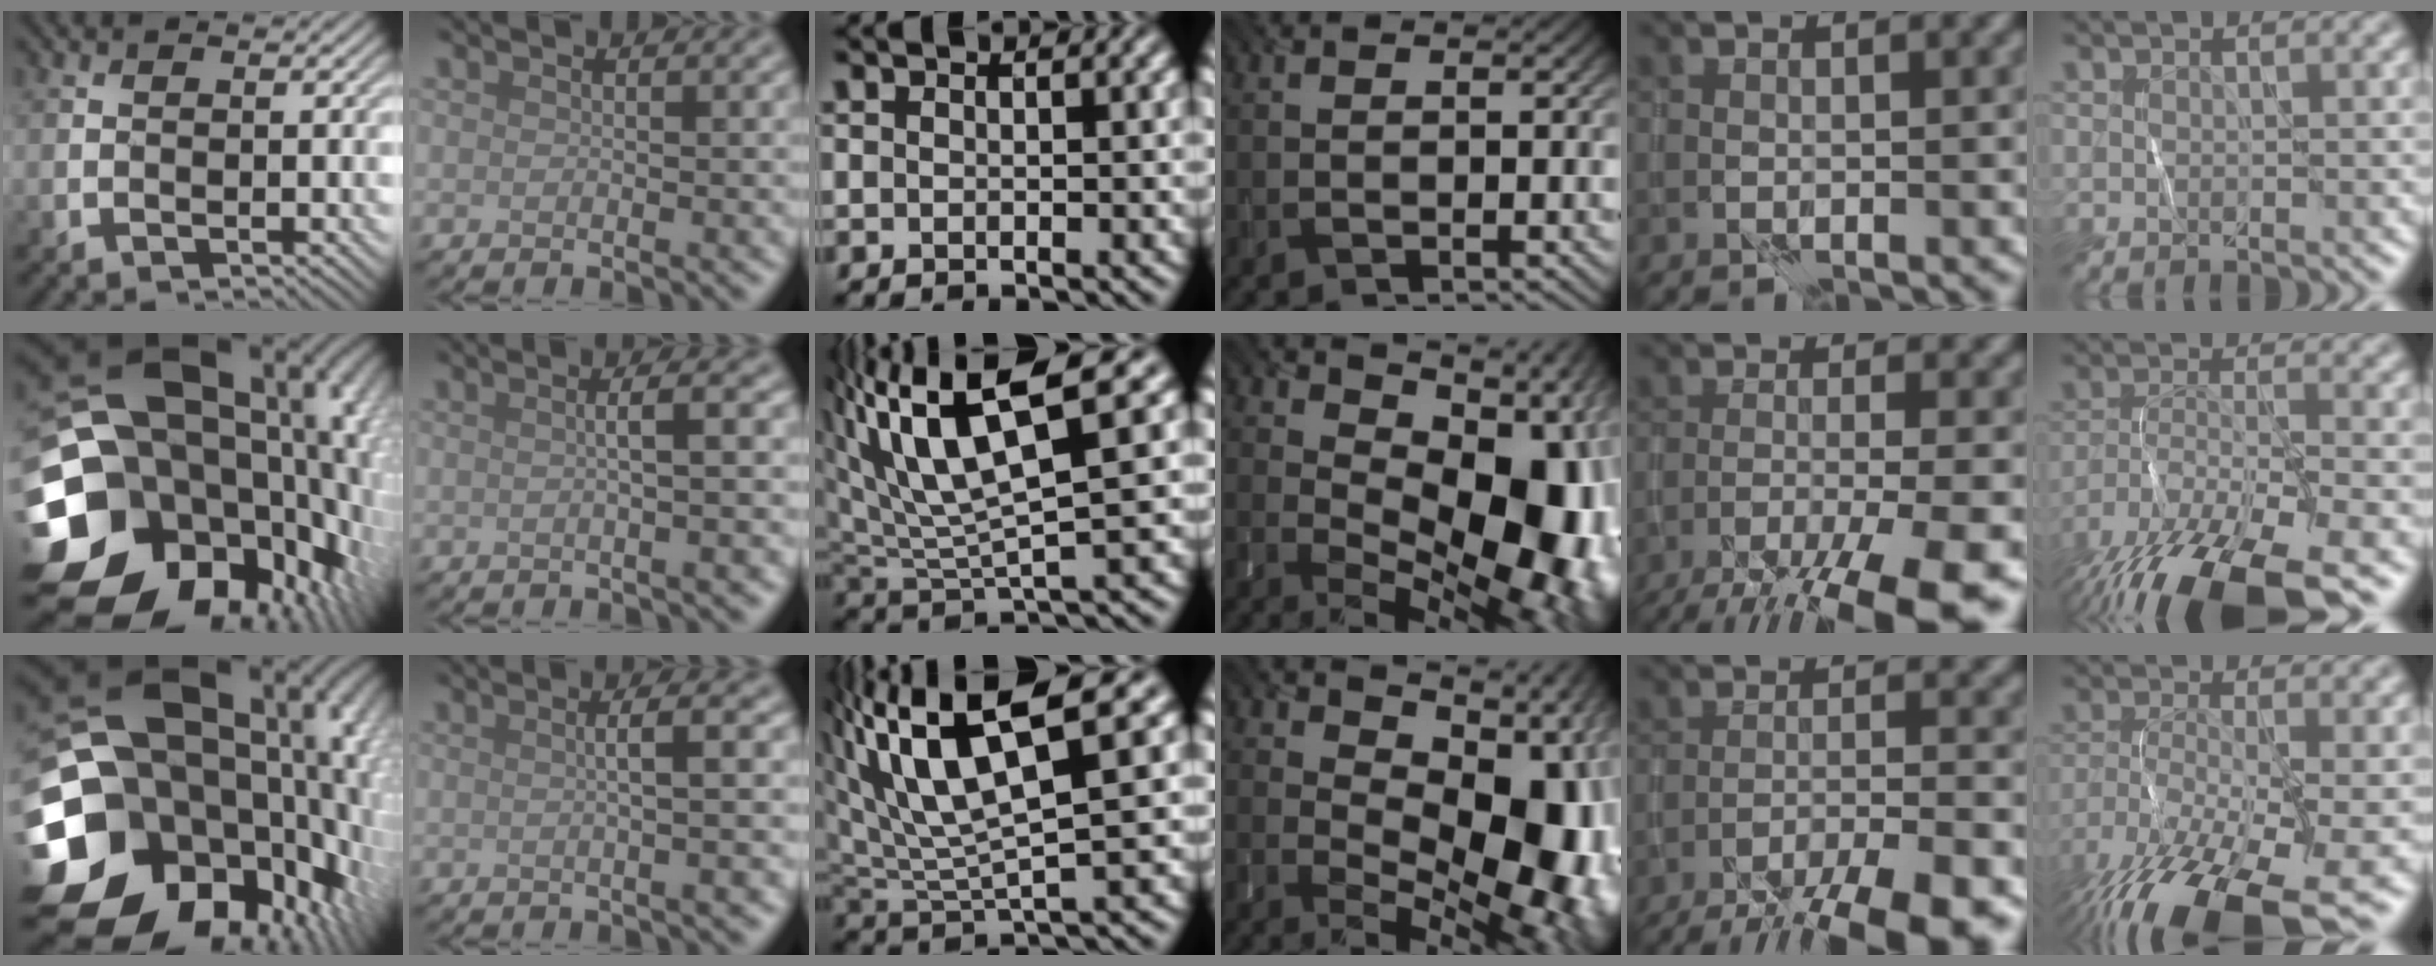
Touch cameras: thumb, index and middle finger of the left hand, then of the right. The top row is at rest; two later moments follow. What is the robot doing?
{"motion": "wrap", "object": "ribbon"}